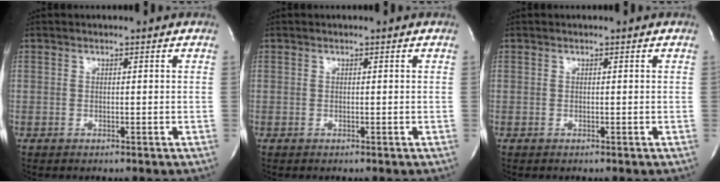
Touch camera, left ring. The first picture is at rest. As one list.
[{"total": 0.0}, {"total": 0.0}]